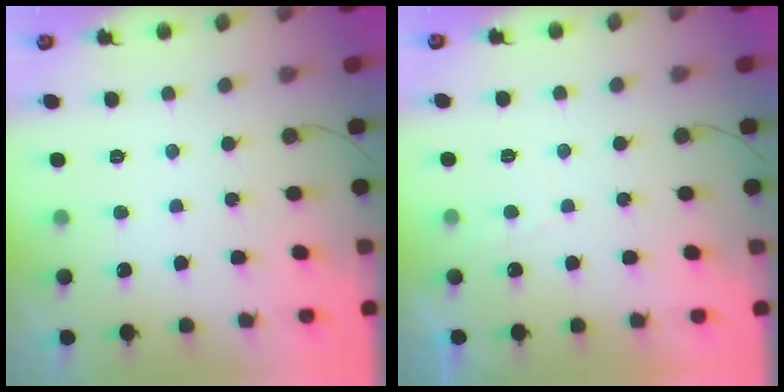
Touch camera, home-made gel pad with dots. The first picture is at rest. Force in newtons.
{"total": 0.9, "press": 0.7, "slide": 0.5}